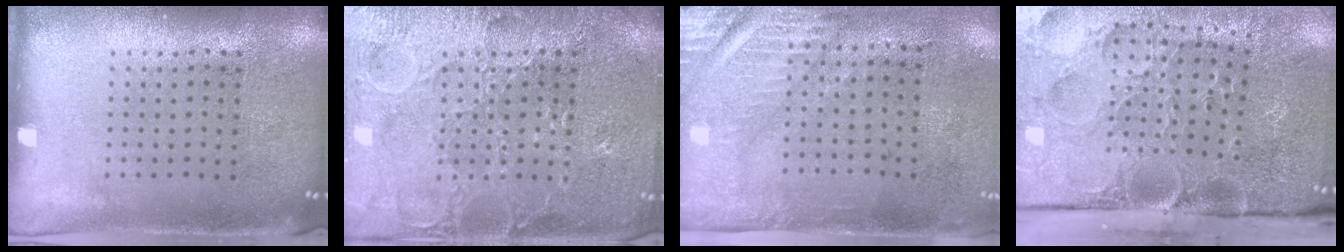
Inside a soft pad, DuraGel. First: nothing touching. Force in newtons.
{"total": 5.1, "press": 5.0, "slide": 0.7}
{"total": 3.0, "press": 2.4, "slide": 1.6}
{"total": 5.2, "press": 4.1, "slide": 3.2}